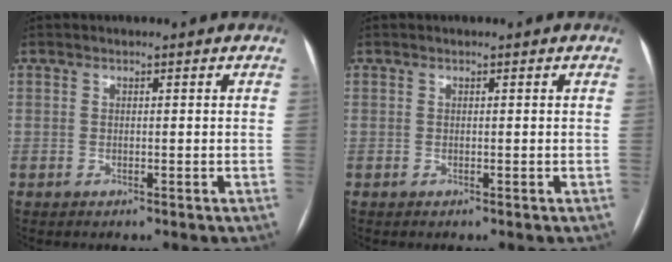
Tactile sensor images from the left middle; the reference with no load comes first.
{"total": 0.0}